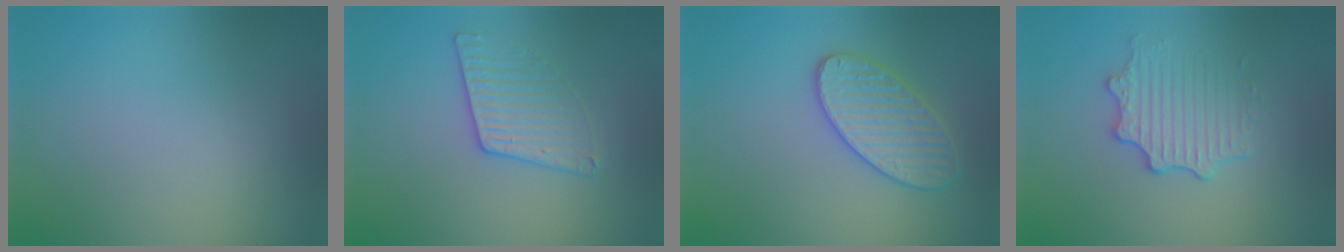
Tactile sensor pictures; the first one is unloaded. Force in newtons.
{"total": 2.3, "press": 1.9, "slide": 1.3}
{"total": 3.5, "press": 3.5, "slide": 0.3}
{"total": 3.2, "press": 2.7, "slide": 1.8}